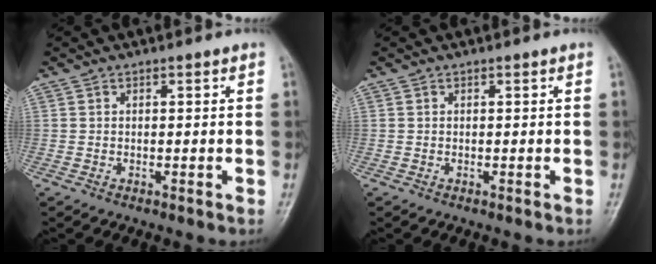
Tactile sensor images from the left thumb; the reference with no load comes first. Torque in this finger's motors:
{"motor_torque": [0.00, 0.00, 0.00, 0.00, 0.00]}